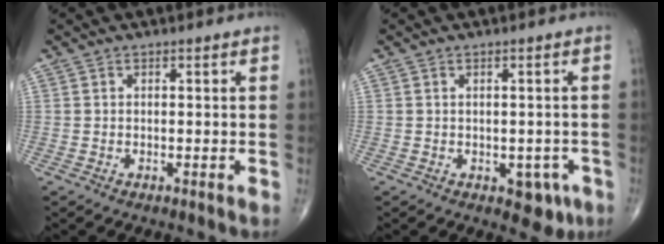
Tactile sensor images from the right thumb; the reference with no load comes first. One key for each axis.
{"total": 4.7, "fx": -1.7, "fy": 2.9, "fz": 3.3, "tx": -0.013, "ty": 0.002, "tz": -0.014}